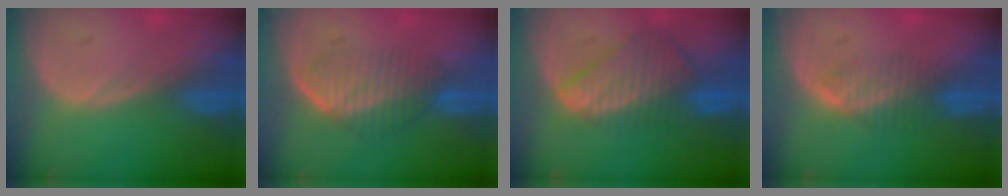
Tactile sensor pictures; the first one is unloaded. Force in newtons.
{"total": 6.2, "press": 5.8, "slide": 2.4}
{"total": 9.0, "press": 7.8, "slide": 4.6}
{"total": 3.9, "press": 3.9, "slide": 0.8}